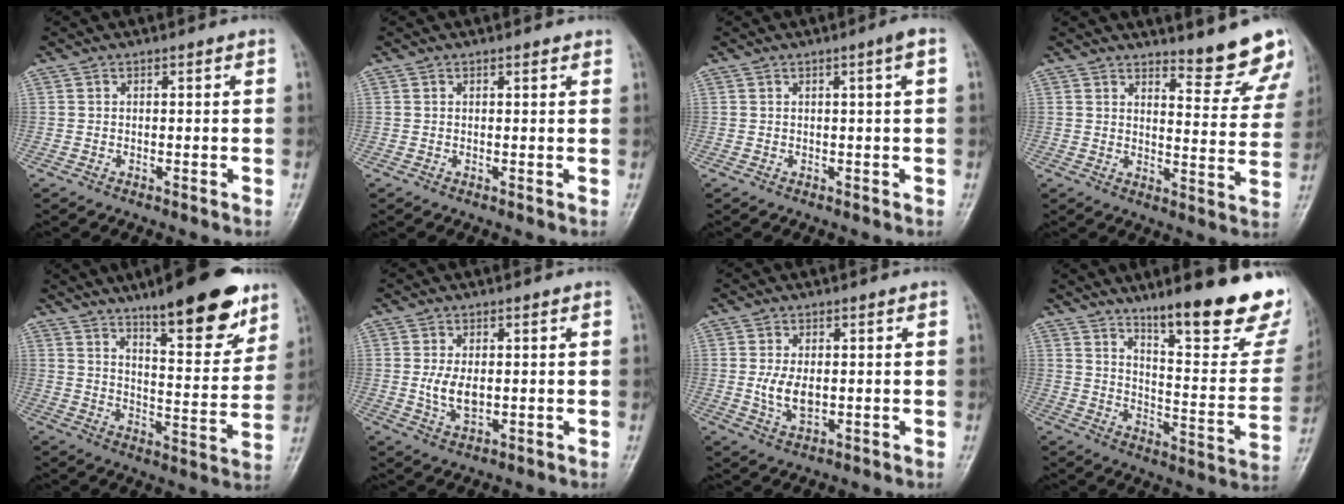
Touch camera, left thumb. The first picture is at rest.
{"total": 0.8, "force": [0.7, 0.3, 0.3], "torque": [-0.002, -0.003, 0.008]}
{"total": 1.8, "force": [0.5, -0.3, 1.8], "torque": [-0.028, 0.003, 0.011]}
{"total": 9.9, "force": [8.9, 2.0, 3.6], "torque": [-0.011, -0.077, 0.110]}
{"total": 17.9, "force": [12.0, 5.0, 12.4], "torque": [-0.132, -0.065, 0.182]}
{"total": 4.7, "force": [0.2, 2.7, 3.8], "torque": [-0.071, -0.010, 0.008]}
{"total": 4.9, "force": [0.1, 2.8, 4.0], "torque": [-0.075, -0.010, 0.007]}
{"total": 23.7, "force": [15.9, 5.3, 16.7], "torque": [-0.193, -0.094, 0.233]}